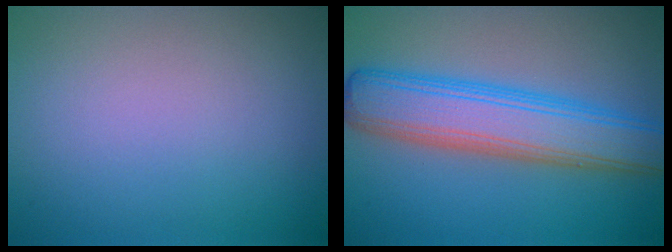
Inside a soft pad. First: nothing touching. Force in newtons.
{"total": 7.7, "press": 7.7, "slide": 0.4}